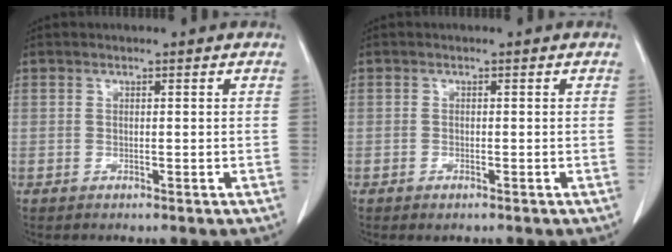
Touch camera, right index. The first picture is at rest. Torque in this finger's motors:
{"motor_torque": [0.21, -0.17, 0.06, 0.01]}